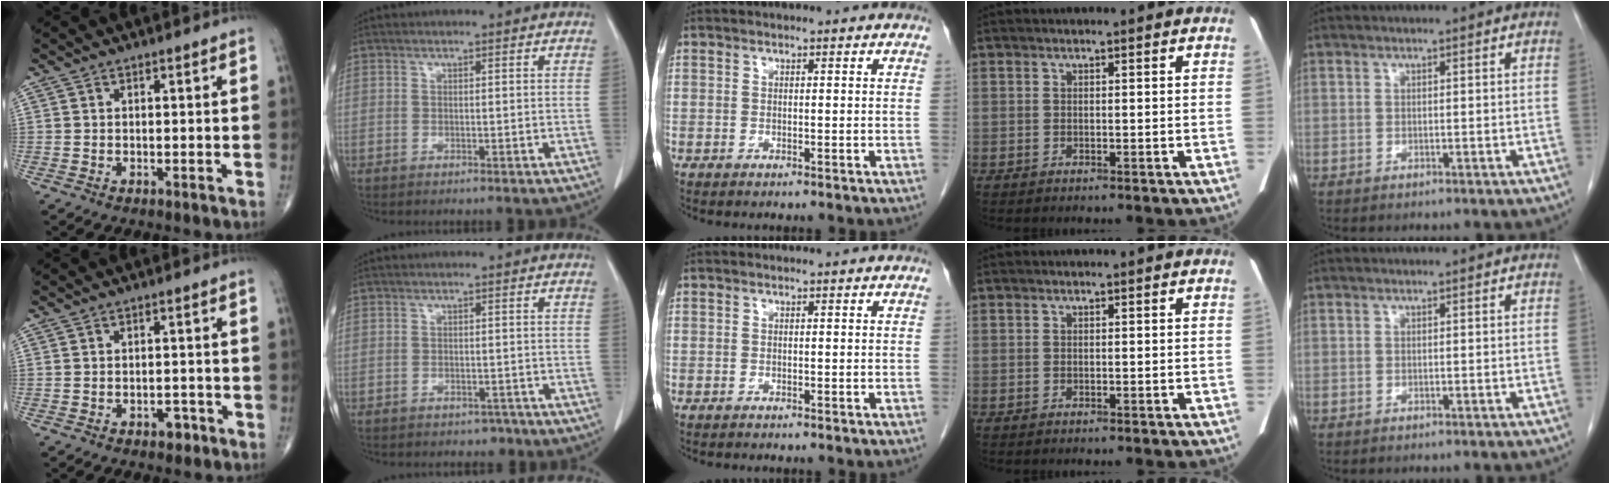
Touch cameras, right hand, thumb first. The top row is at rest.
{"thumb": {"total": 2.5, "force": [-1.5, 1.5, 1.3], "torque": [-0.010, 0.010, -0.017]}, "index": {"total": 2.7, "force": [-2.1, 1.7, 0.2], "torque": [-0.004, 0.007, -0.025]}}